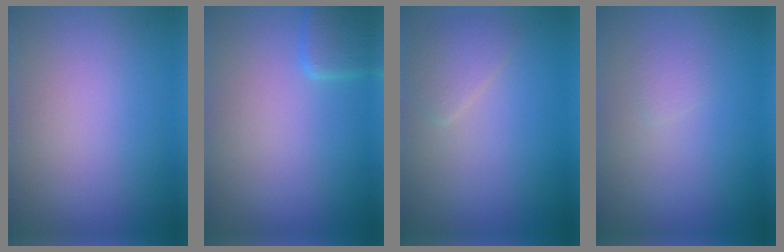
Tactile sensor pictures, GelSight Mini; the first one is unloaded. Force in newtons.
{"total": 2.1, "press": 2.1, "slide": 0.1}
{"total": 1.8, "press": 1.8, "slide": 0.1}
{"total": 0.7, "press": 0.7, "slide": 0.0}